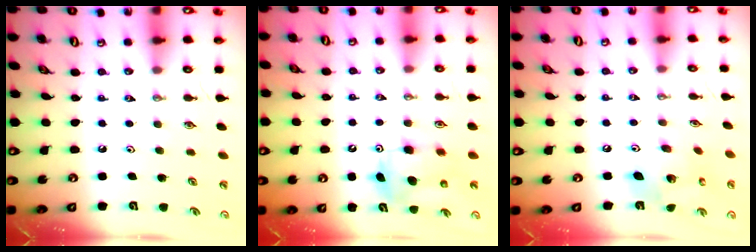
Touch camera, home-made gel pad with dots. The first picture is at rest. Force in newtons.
{"total": 9.2, "press": 9.2, "slide": 0.3}
{"total": 13.4, "press": 13.4, "slide": 1.2}